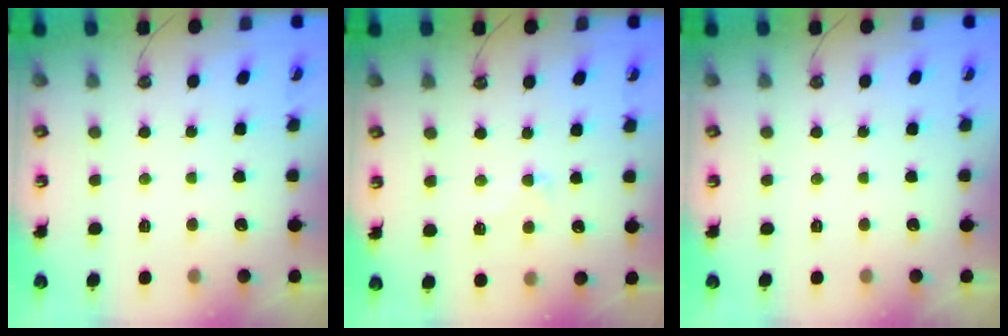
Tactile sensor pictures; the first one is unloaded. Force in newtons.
{"total": 3.7, "press": 3.6, "slide": 0.8}
{"total": 0.0}